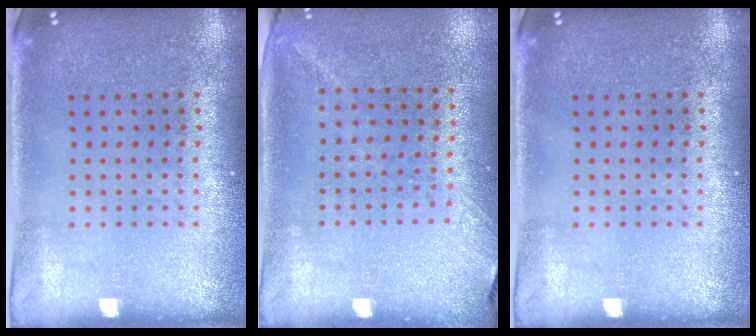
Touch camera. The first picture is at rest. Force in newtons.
{"total": 1.3, "press": 1.0, "slide": 0.8}
{"total": 0.0}